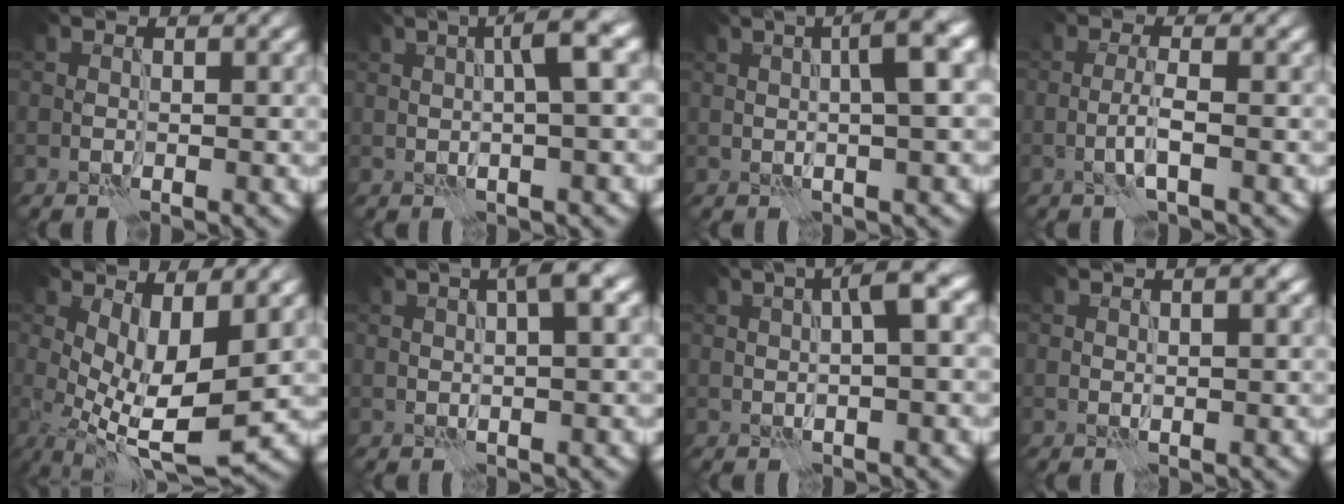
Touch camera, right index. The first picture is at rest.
{"total": 4.5, "force": [1.1, 0.6, 4.4], "torque": [-0.074, 0.018, 0.017]}
{"total": 5.1, "force": [1.2, 0.9, 4.9], "torque": [-0.074, 0.019, 0.018]}
{"total": 2.0, "force": [-0.8, 0.2, 1.8], "torque": [-0.037, 0.007, -0.019]}
{"total": 8.7, "force": [-0.2, 3.1, 8.1], "torque": [-0.151, -0.008, 0.001]}
{"total": 3.4, "force": [1.1, 0.5, 3.1], "torque": [-0.053, 0.012, 0.017]}
{"total": 3.9, "force": [0.9, 0.7, 3.8], "torque": [-0.063, 0.016, 0.013]}
{"total": 2.6, "force": [1.3, 1.1, 2.1], "torque": [-0.026, 0.004, 0.016]}